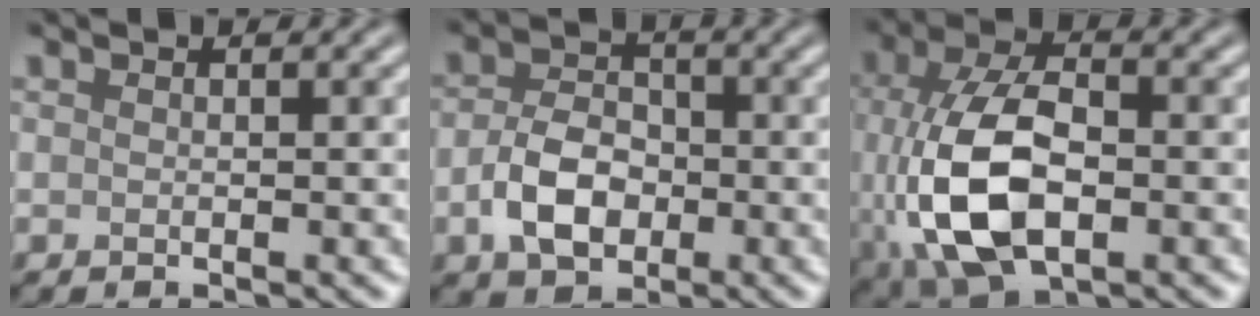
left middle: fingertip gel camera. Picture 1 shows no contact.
{"total": 4.6, "force": [-1.3, 3.3, 2.9], "torque": [-0.060, 0.003, -0.030]}
{"total": 10.0, "force": [-1.8, 5.6, 8.0], "torque": [-0.182, -0.007, -0.033]}